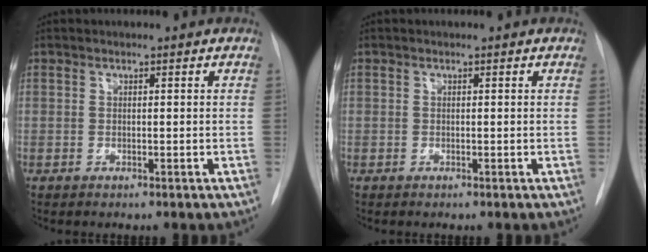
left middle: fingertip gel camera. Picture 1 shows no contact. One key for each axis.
{"total": 0.0}